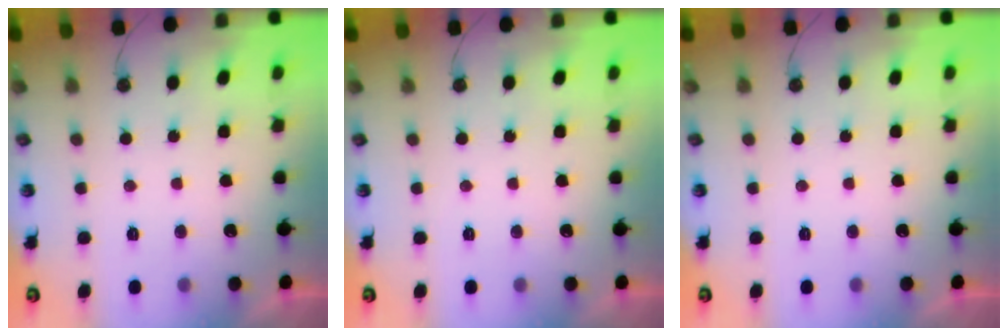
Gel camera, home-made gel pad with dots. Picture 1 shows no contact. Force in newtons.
{"total": 0.0}
{"total": 0.0}